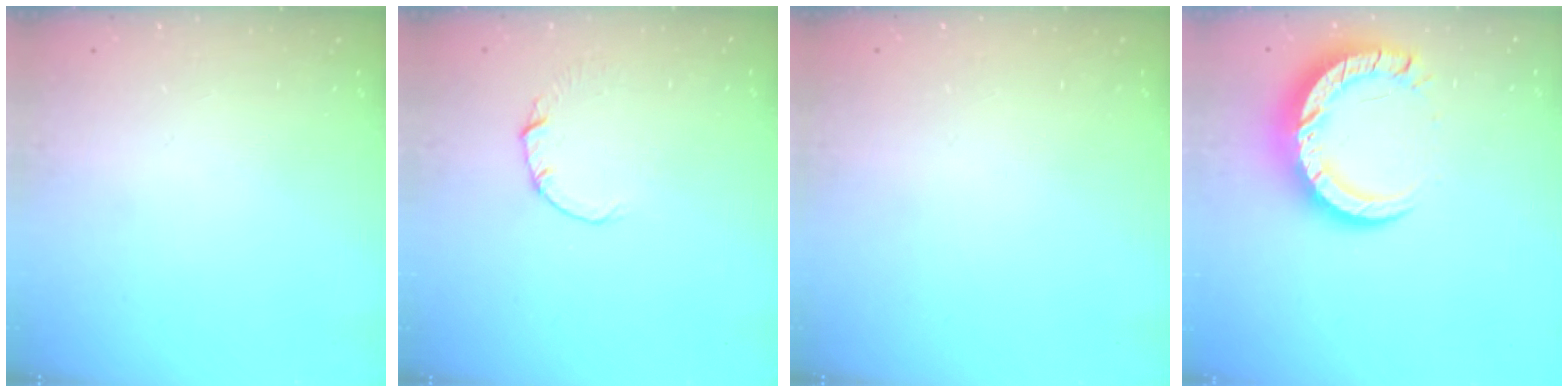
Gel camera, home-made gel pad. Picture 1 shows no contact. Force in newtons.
{"total": 0.5, "press": 0.5, "slide": 0.1}
{"total": 2.4, "press": 2.4, "slide": 0.2}
{"total": 13.0, "press": 13.0, "slide": 1.0}